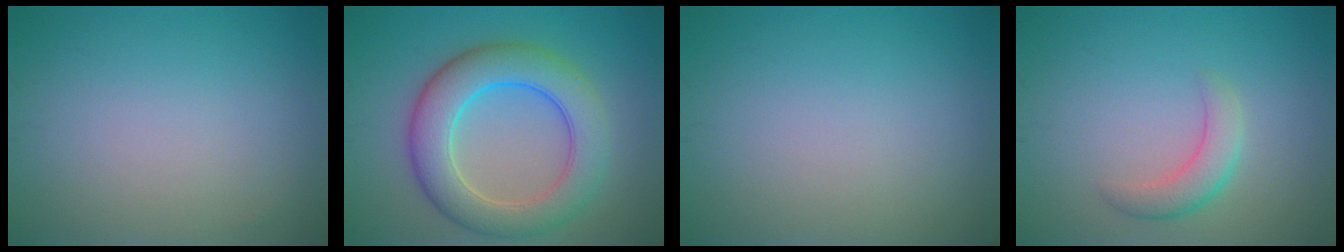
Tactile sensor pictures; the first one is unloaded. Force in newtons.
{"total": 7.6, "press": 7.6, "slide": 0.1}
{"total": 0.0}
{"total": 2.5, "press": 2.5, "slide": 0.1}